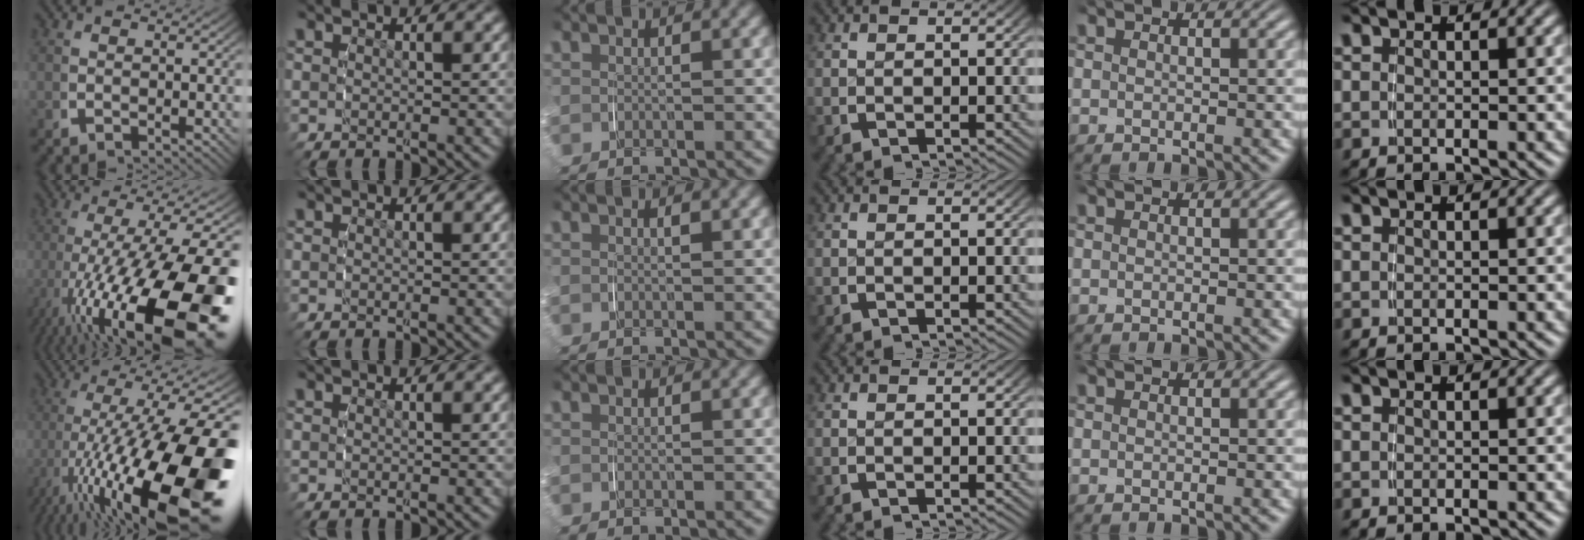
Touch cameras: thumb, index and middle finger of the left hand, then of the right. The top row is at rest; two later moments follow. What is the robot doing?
{"motion": "grasp_and_lifting", "object": "glasses case"}